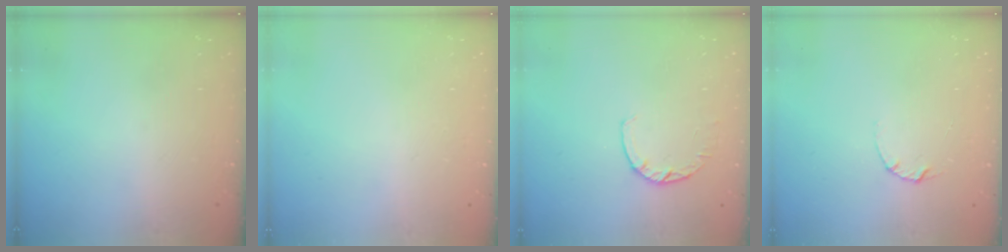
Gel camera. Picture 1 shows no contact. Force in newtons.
{"total": 2.6, "press": 2.6, "slide": 0.2}
{"total": 3.0, "press": 2.9, "slide": 0.4}
{"total": 2.1, "press": 2.1, "slide": 0.1}